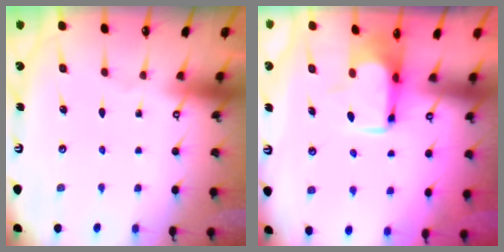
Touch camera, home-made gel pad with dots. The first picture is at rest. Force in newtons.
{"total": 2.2, "press": 2.1, "slide": 0.7}